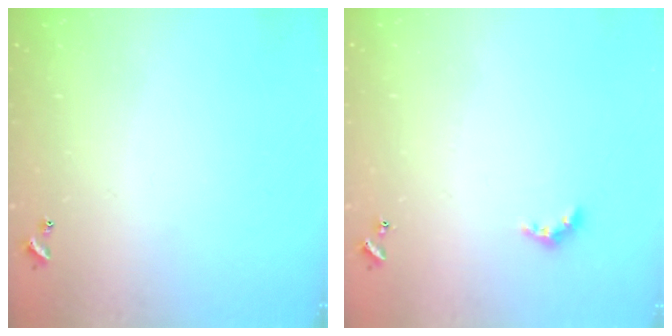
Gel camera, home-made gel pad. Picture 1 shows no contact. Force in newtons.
{"total": 2.4, "press": 2.3, "slide": 0.5}